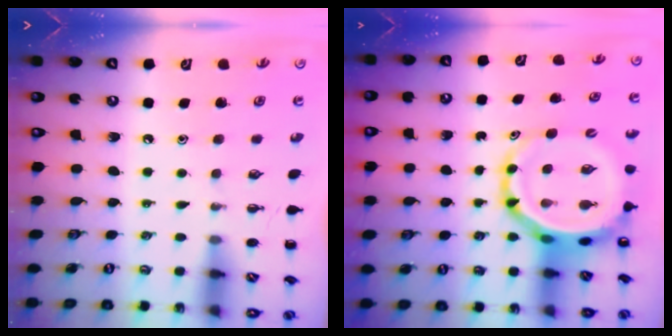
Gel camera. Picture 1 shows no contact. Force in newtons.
{"total": 8.2, "press": 7.8, "slide": 2.4}